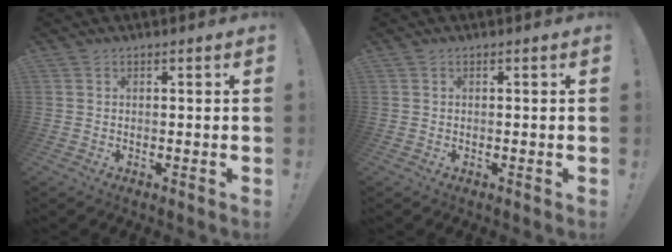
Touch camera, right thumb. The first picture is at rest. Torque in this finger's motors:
{"motor_torque": [-0.03, -0.23, 0.14, -0.36, -0.06]}